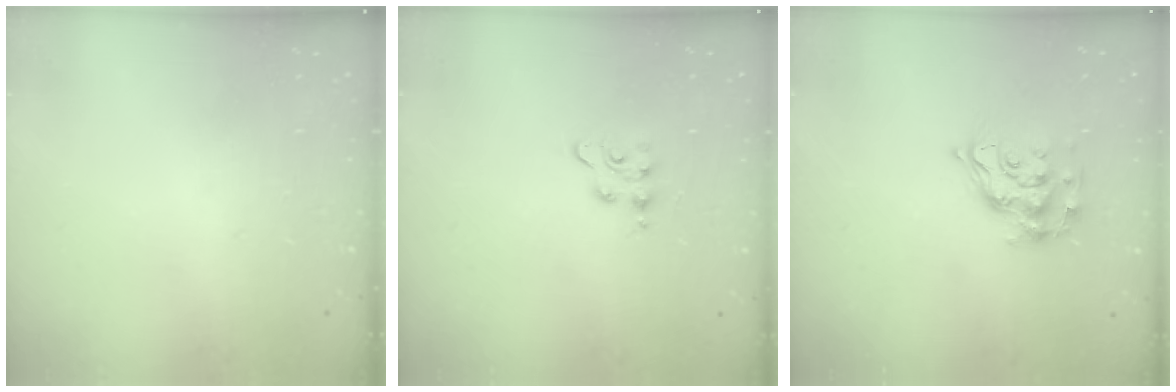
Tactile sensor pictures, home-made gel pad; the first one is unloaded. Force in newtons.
{"total": 4.3, "press": 4.2, "slide": 0.6}
{"total": 12.8, "press": 12.8, "slide": 0.6}